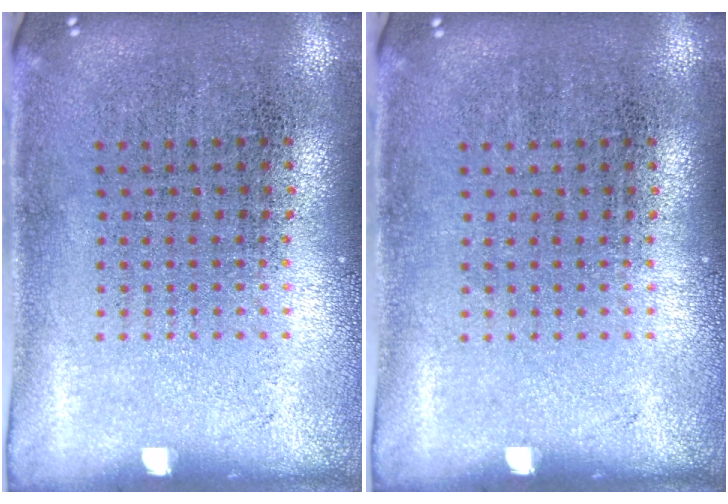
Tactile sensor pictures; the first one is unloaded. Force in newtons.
{"total": 0.0}